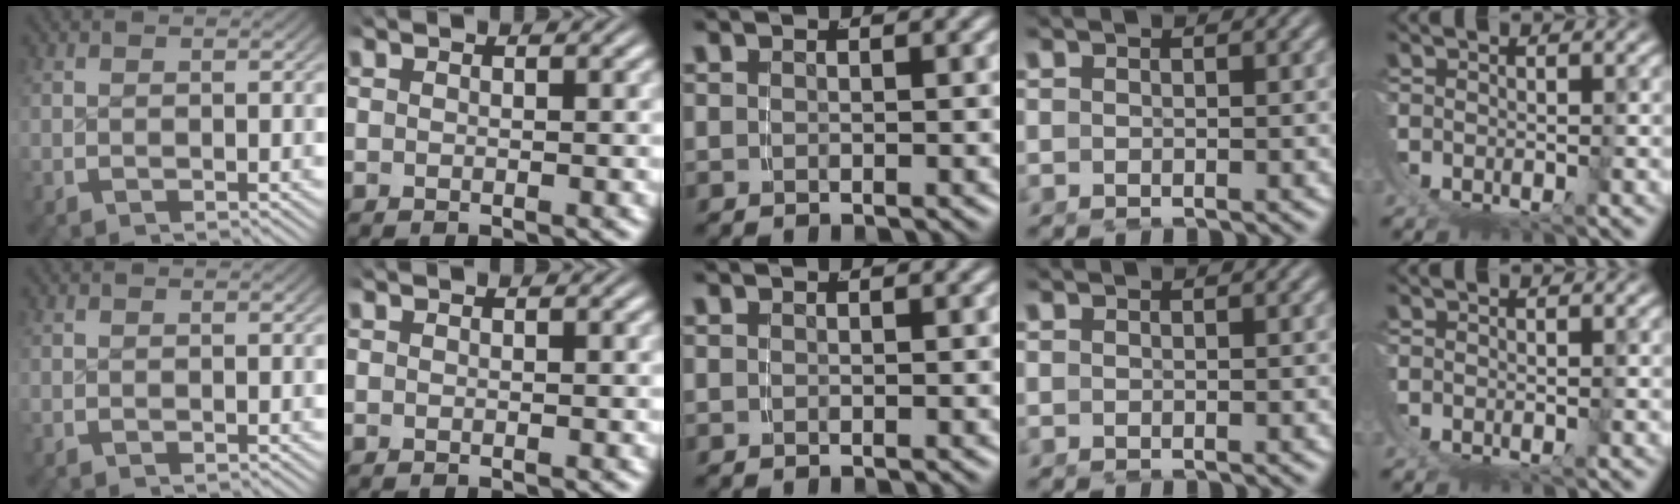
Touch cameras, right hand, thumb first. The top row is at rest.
{}